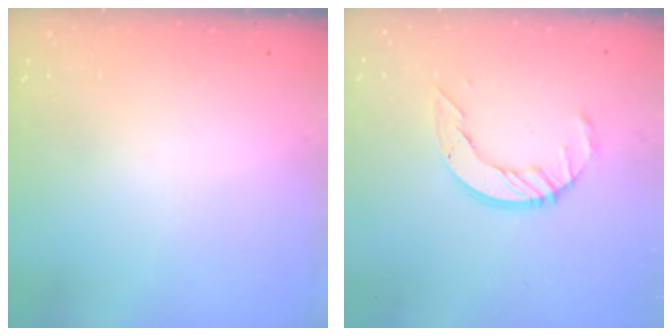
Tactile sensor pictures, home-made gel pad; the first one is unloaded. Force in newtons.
{"total": 9.3, "press": 9.3, "slide": 0.9}